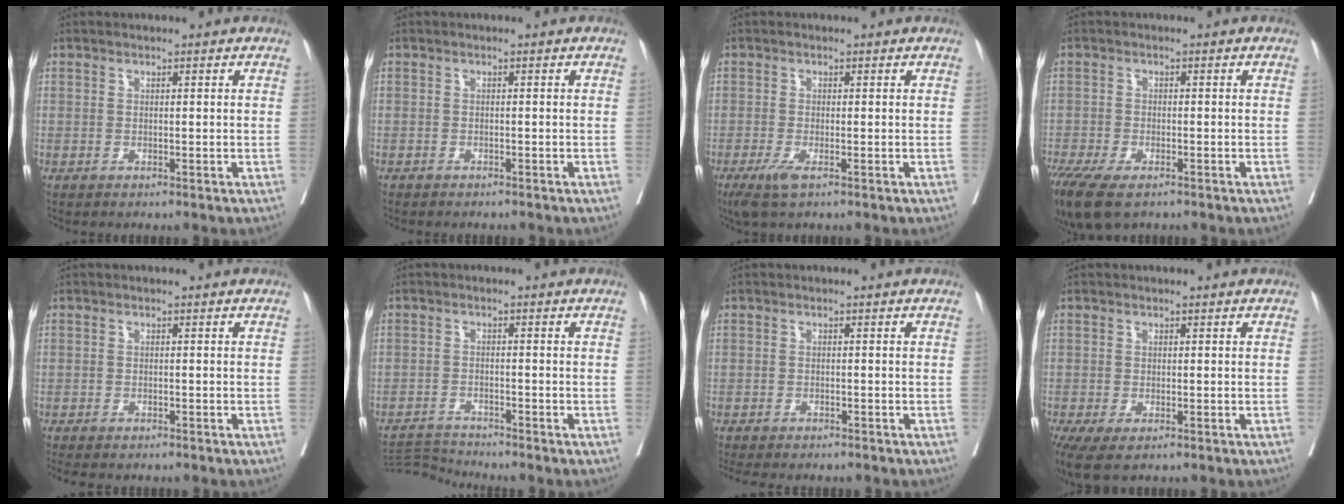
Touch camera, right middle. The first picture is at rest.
{"total": 3.2, "force": [-2.9, 0.7, 1.2], "torque": [-0.016, -0.003, -0.035]}
{"total": 3.0, "force": [-1.7, 0.5, 2.4], "torque": [-0.050, -0.009, -0.031]}
{"total": 10.3, "force": [-7.1, 3.9, 6.4], "torque": [-0.128, -0.021, -0.116]}
{"total": 6.1, "force": [-5.2, 1.6, 2.6], "torque": [-0.035, -0.007, -0.073]}
{"total": 4.3, "force": [-4.1, -1.3, -0.8], "torque": [0.013, -0.012, -0.074]}
{"total": 9.1, "force": [-7.9, 2.3, 3.9], "torque": [-0.054, -0.006, -0.105]}
{"total": 6.8, "force": [-4.2, 2.8, 4.5], "torque": [-0.096, -0.022, -0.068]}